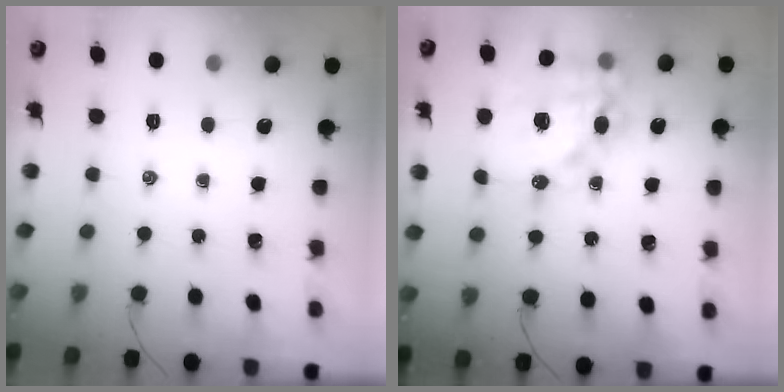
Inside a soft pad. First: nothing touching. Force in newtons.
{"total": 18.4, "press": 18.0, "slide": 3.9}